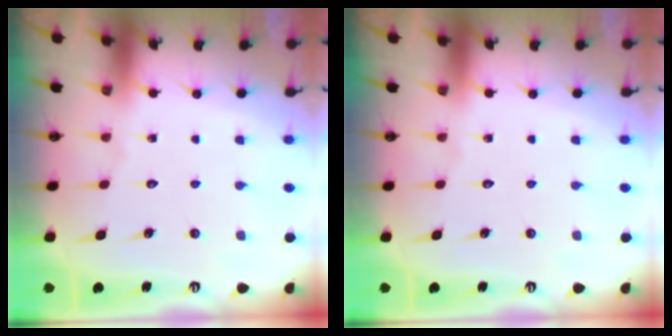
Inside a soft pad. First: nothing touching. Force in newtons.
{"total": 0.0}